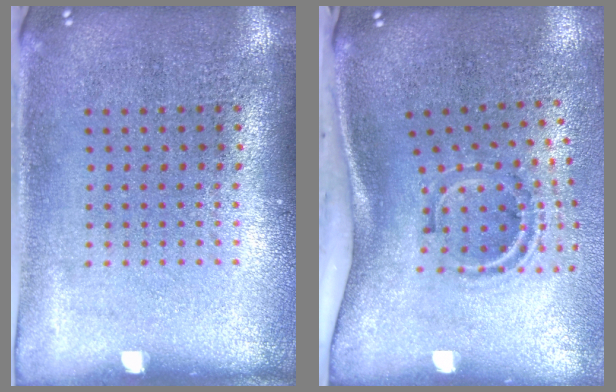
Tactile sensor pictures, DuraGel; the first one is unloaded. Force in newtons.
{"total": 2.1, "press": 1.2, "slide": 1.7}